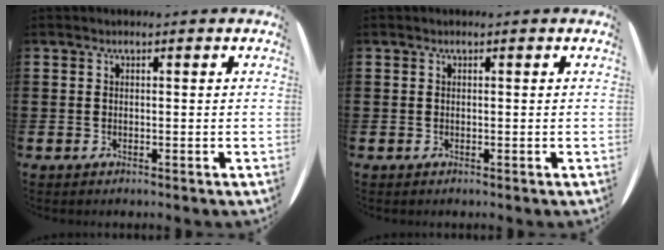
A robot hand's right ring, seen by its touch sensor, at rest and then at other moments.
{"total": 0.0}